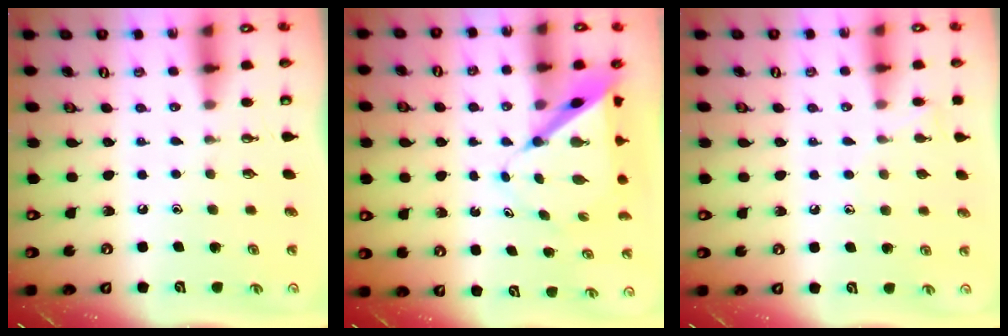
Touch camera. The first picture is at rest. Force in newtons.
{"total": 7.0, "press": 7.0, "slide": 0.7}
{"total": 4.8, "press": 4.8, "slide": 0.5}